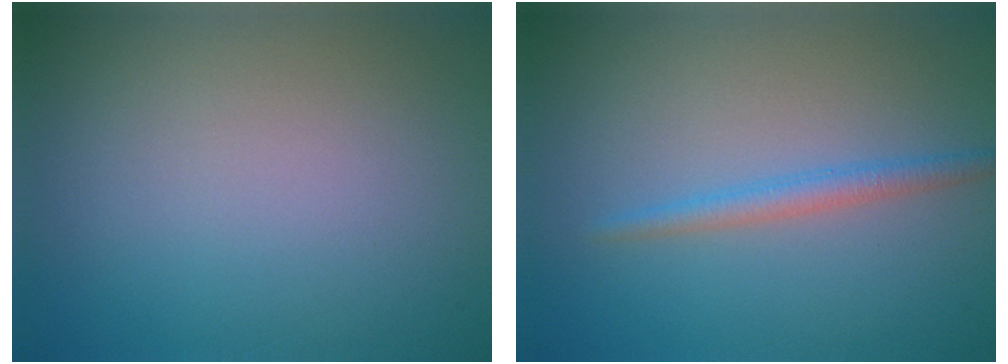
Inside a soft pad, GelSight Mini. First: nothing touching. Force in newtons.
{"total": 1.8, "press": 1.8, "slide": 0.1}